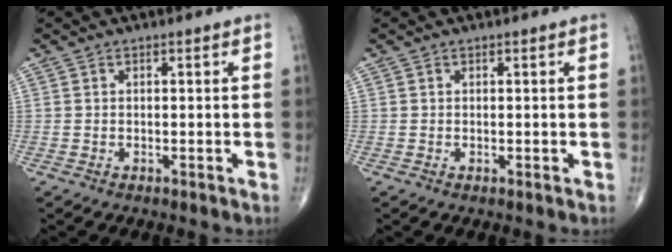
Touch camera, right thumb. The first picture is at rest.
{"total": 0.0}